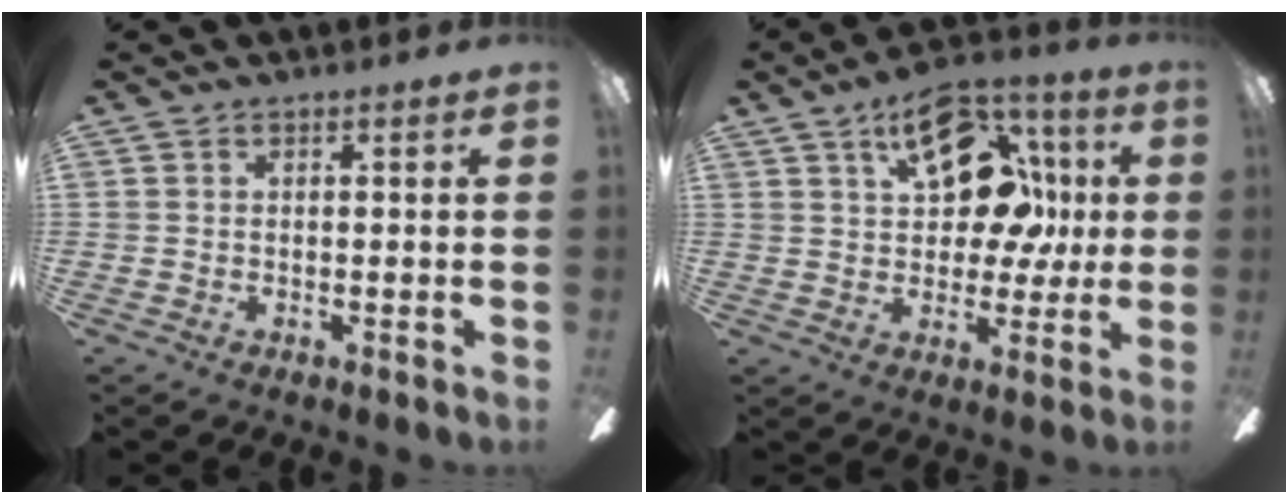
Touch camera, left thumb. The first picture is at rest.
{"total": 18.9, "force": [7.6, 11.6, 12.9], "torque": [-0.188, -0.013, 0.133]}